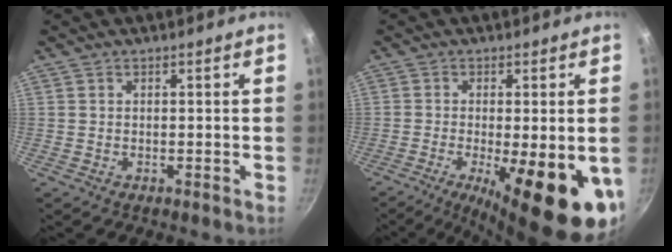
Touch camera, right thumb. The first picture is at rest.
{"total": 18.6, "force": [-5.3, 5.6, 16.9], "torque": [-0.229, -0.014, -0.065]}